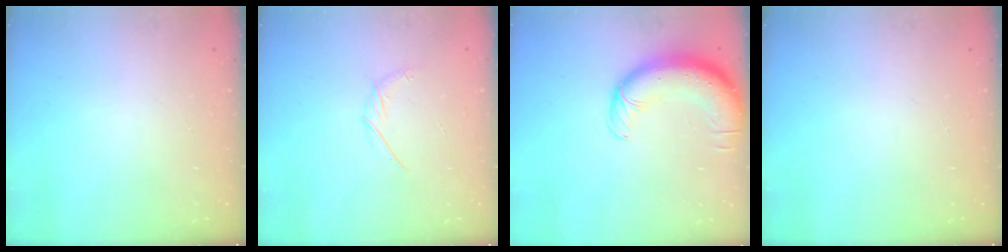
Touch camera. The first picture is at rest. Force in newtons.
{"total": 3.3, "press": 3.2, "slide": 0.7}
{"total": 13.5, "press": 13.0, "slide": 3.6}
{"total": 0.0}